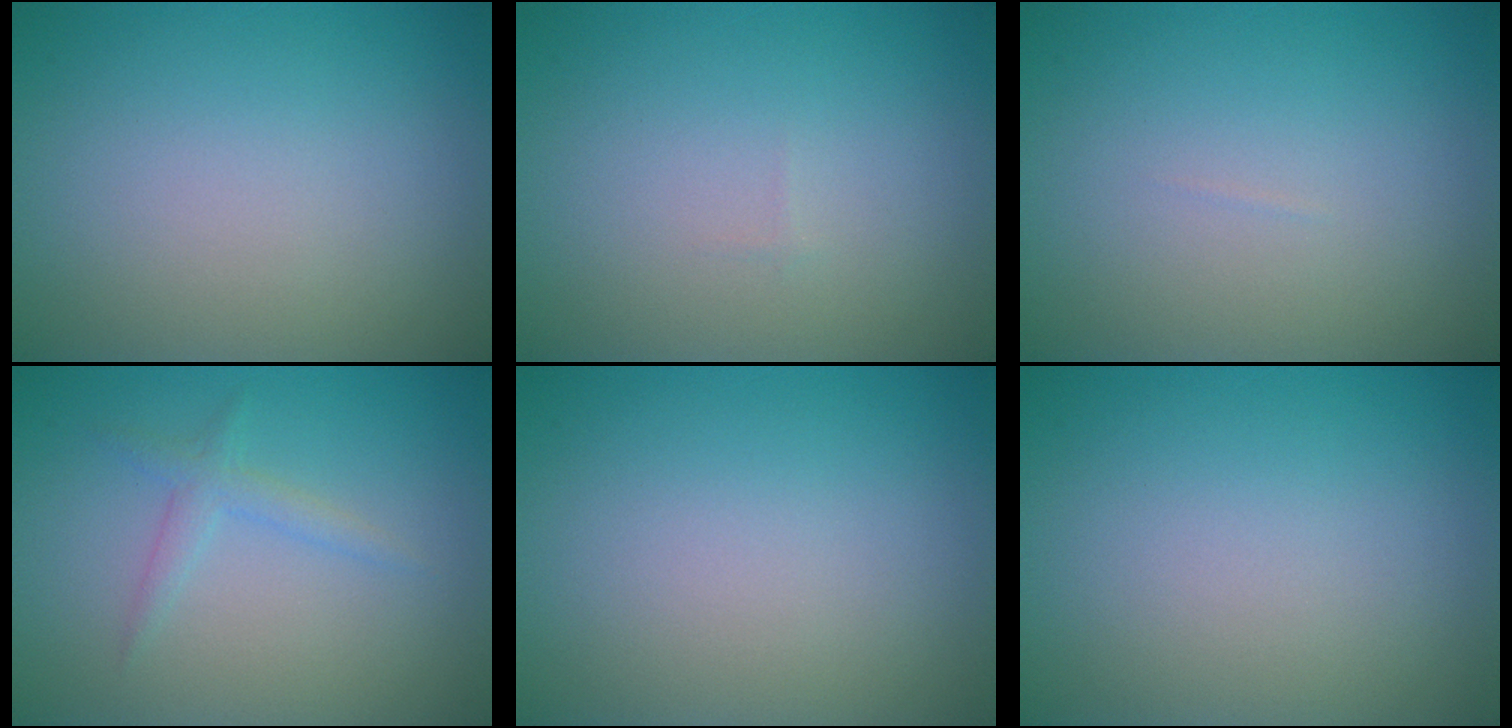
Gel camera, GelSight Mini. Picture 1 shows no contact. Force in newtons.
{"total": 0.0}
{"total": 0.0}
{"total": 1.6, "press": 1.6, "slide": 0.1}
{"total": 0.0}
{"total": 0.0}